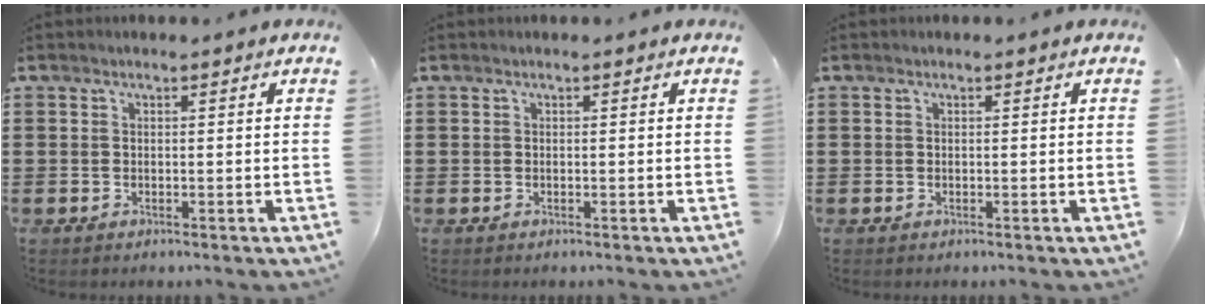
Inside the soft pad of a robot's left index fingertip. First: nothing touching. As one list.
[{"total": 0.0}, {"total": 0.0}]